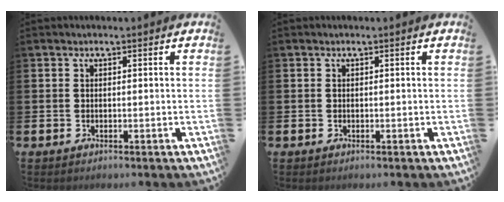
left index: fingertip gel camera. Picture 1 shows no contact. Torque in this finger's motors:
{"motor_torque": [-0.20, 0.13, 0.02, -0.01]}